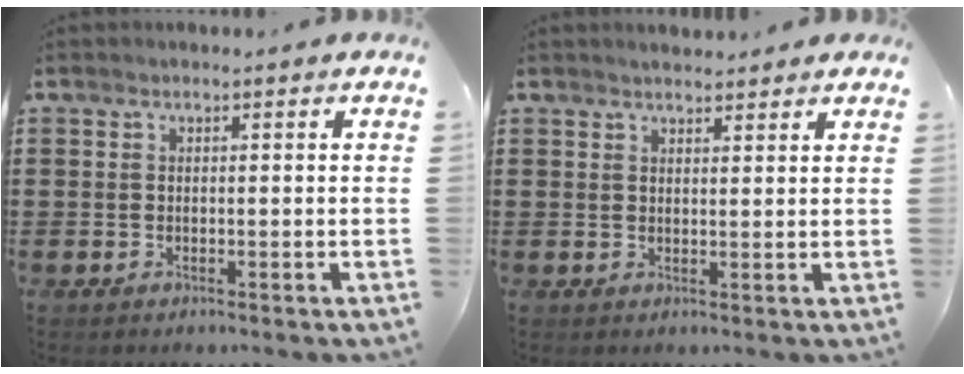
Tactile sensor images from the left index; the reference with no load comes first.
{"total": 1.8, "force": [1.8, 0.2, 0.1], "torque": [-0.006, 0.005, 0.035]}